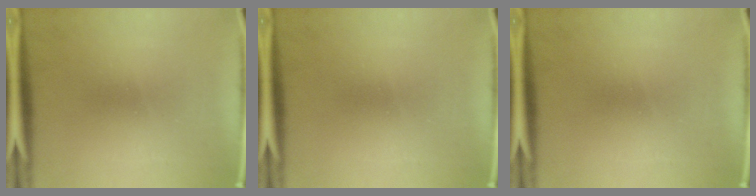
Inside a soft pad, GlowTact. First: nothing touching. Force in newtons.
{"total": 0.0}
{"total": 0.0}